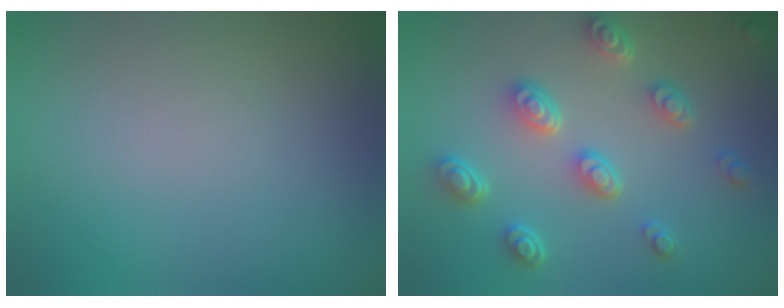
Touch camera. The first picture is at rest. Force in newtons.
{"total": 5.1, "press": 3.9, "slide": 3.2}